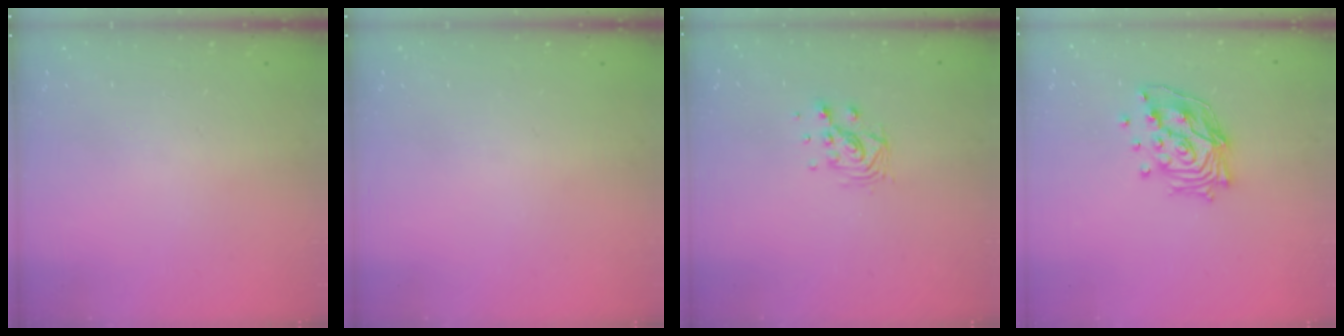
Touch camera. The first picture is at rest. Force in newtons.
{"total": 0.0}
{"total": 7.0, "press": 7.0, "slide": 0.2}
{"total": 15.0, "press": 14.9, "slide": 2.0}